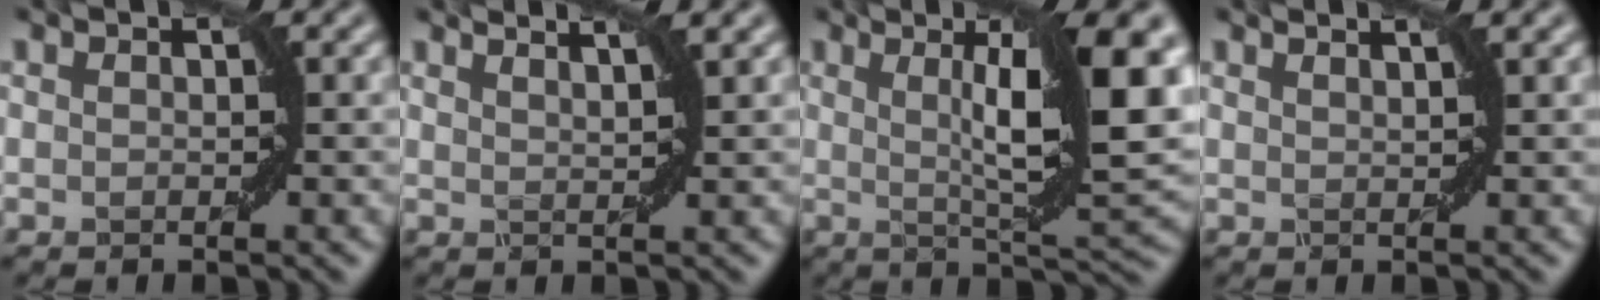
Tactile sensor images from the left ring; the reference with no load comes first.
{"total": 3.6, "force": [3.0, 0.9, 1.9], "torque": [0.001, 0.015, 0.012]}
{"total": 11.3, "force": [2.4, 2.4, 10.8], "torque": [-0.140, 0.003, 0.040]}
{"total": 2.2, "force": [1.7, 0.6, 1.2], "torque": [0.005, 0.000, 0.003]}